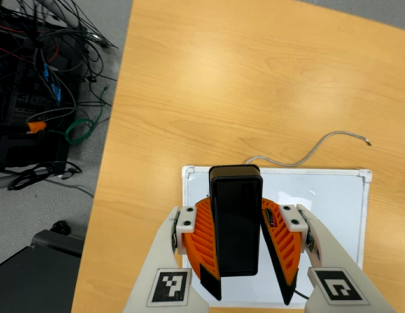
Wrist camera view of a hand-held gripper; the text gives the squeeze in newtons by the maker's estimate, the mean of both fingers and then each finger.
{"total": 7.2, "left": 7.8, "right": 6.6}